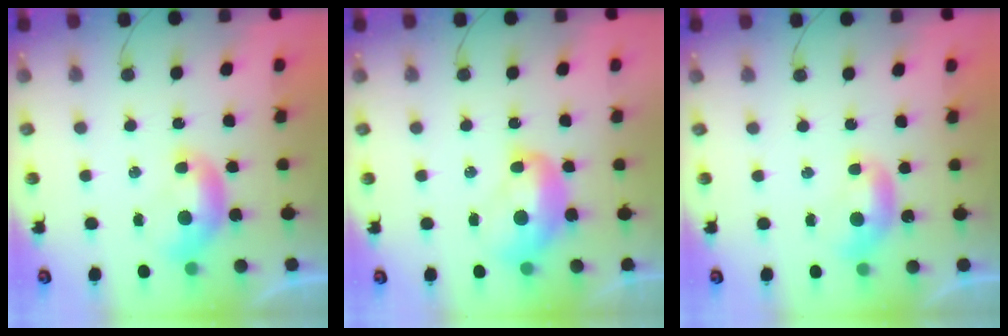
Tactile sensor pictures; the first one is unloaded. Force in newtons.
{"total": 3.2, "press": 3.2, "slide": 0.5}
{"total": 0.0}